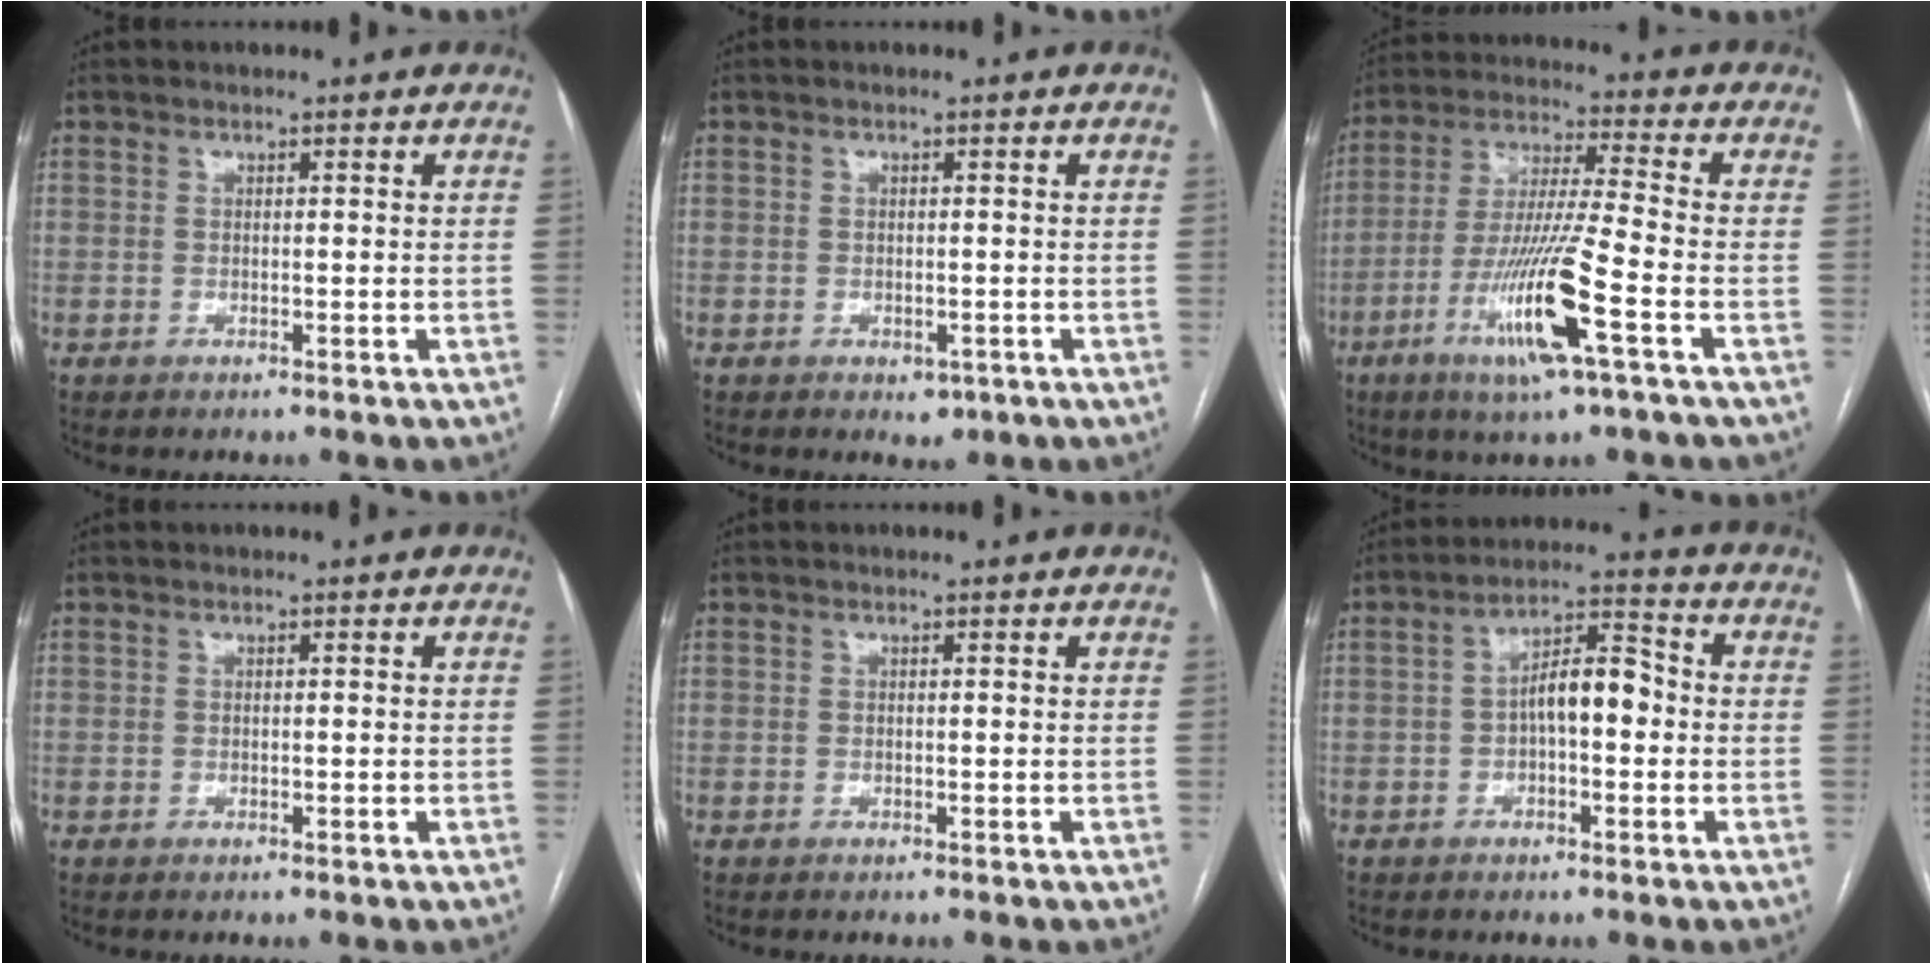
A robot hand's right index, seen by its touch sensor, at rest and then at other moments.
{"total": 2.0, "force": [-0.9, 1.4, 1.0], "torque": [-0.006, 0.002, -0.003]}
{"total": 14.2, "force": [-5.8, -0.2, 12.9], "torque": [-0.261, -0.019, -0.109]}
{"total": 0.0}
{"total": 0.0}
{"total": 7.3, "force": [-0.5, 2.6, 6.8], "torque": [-0.114, 0.031, -0.012]}